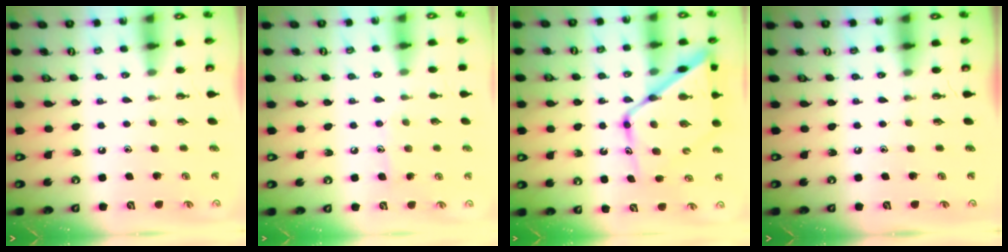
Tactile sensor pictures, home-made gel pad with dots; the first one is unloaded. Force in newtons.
{"total": 6.6, "press": 6.6, "slide": 0.1}
{"total": 15.7, "press": 15.6, "slide": 1.3}
{"total": 0.0}